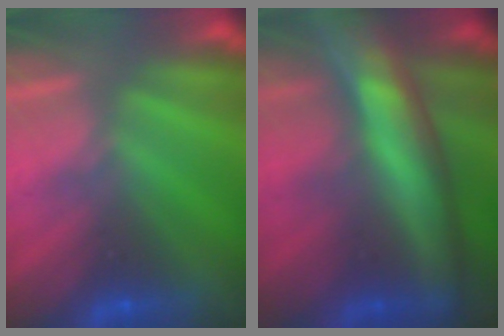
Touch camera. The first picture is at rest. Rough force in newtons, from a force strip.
{"total": 8.8}